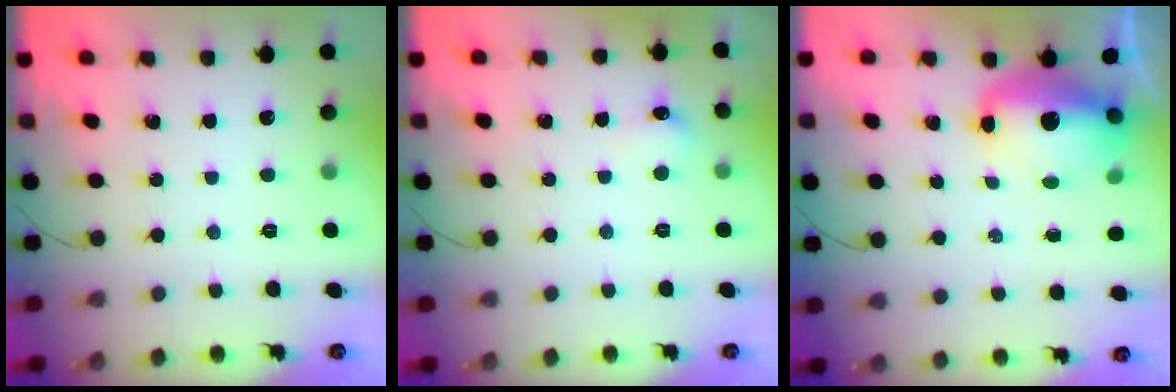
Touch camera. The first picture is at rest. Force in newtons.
{"total": 5.8, "press": 5.5, "slide": 1.7}
{"total": 12.4, "press": 11.9, "slide": 3.4}